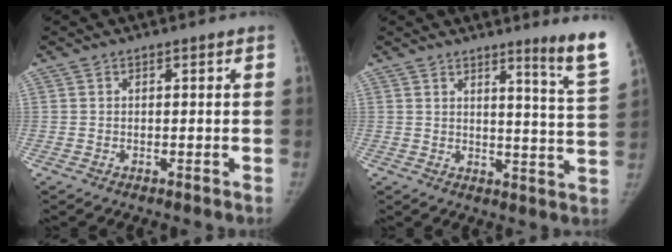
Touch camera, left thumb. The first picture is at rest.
{"total": 9.5, "force": [6.8, -1.1, 6.6], "torque": [-0.079, -0.073, 0.079]}